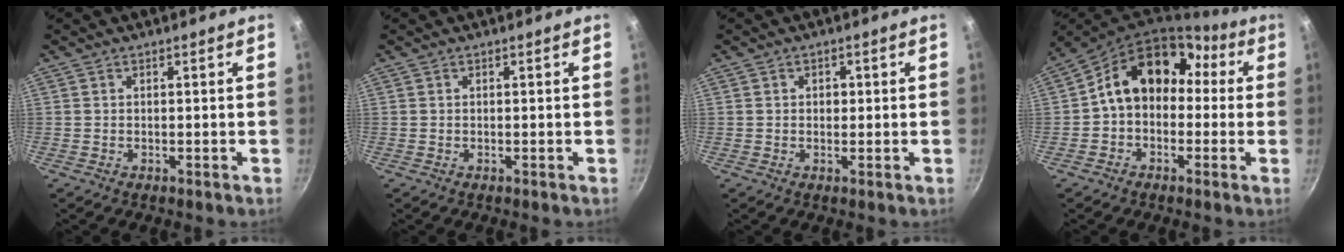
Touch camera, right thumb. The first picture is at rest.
{"total": 0.0}
{"total": 1.7, "force": [0.3, 1.4, 0.9], "torque": [-0.006, 0.001, 0.004]}
{"total": 13.8, "force": [1.1, 10.7, 8.7], "torque": [-0.092, 0.055, 0.000]}